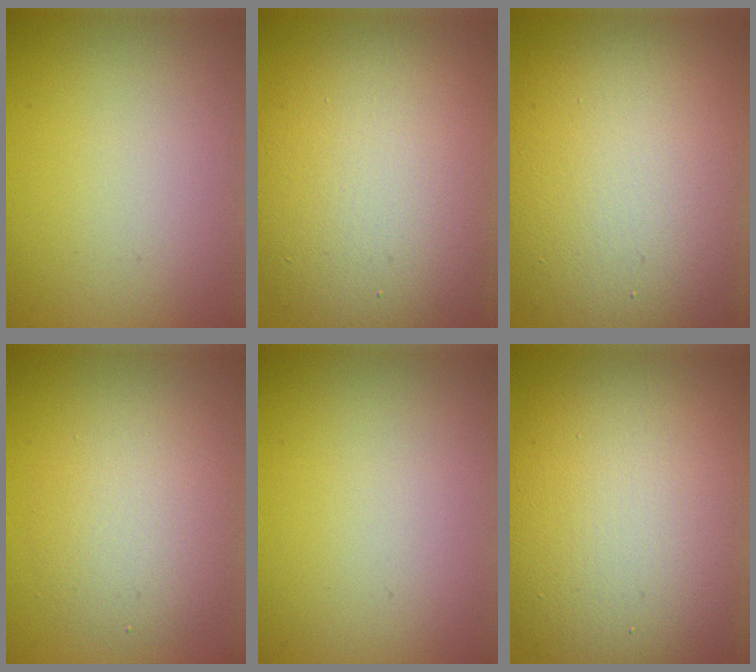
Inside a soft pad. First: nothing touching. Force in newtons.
{"total": 12.8, "press": 12.7, "slide": 0.8}
{"total": 14.2, "press": 14.2, "slide": 0.1}
{"total": 3.9, "press": 3.9, "slide": 0.2}
{"total": 0.0}
{"total": 13.9, "press": 13.9, "slide": 0.8}